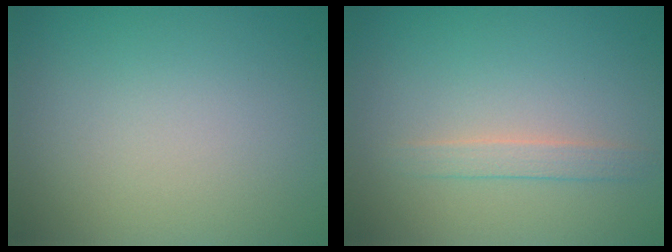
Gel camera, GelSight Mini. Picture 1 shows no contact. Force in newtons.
{"total": 1.5, "press": 1.5, "slide": 0.1}